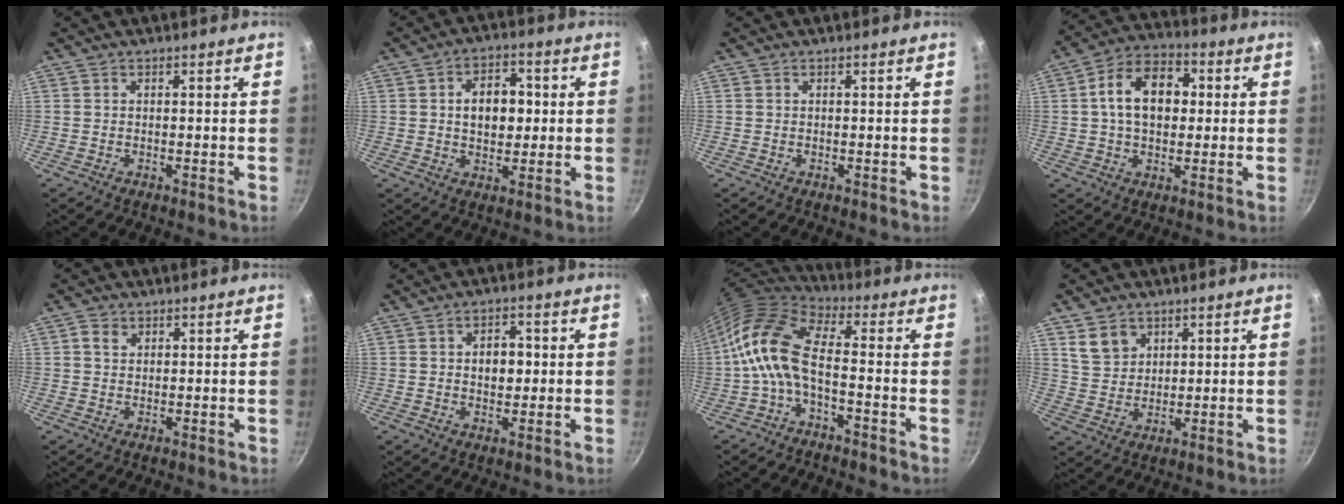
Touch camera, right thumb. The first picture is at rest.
{"total": 8.7, "force": [0.8, 6.0, 6.3], "torque": [-0.064, 0.010, 0.009]}
{"total": 0.0}
{"total": 13.1, "force": [1.6, 9.0, 9.4], "torque": [-0.122, 0.024, 0.012]}
{"total": 2.2, "force": [1.0, 1.7, 1.1], "torque": [-0.011, 0.001, 0.016]}
{"total": 5.0, "force": [0.4, 3.5, 3.6], "torque": [-0.029, 0.005, 0.003]}
{"total": 11.2, "force": [-2.5, 5.3, 9.5], "torque": [-0.200, 0.038, -0.061]}
{"total": 6.4, "force": [3.1, 5.0, 2.5], "torque": [-0.023, -0.007, 0.065]}